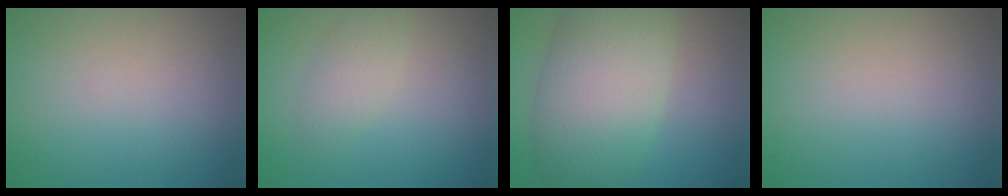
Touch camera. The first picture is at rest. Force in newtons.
{"total": 2.1, "press": 2.1, "slide": 0.2}
{"total": 9.8, "press": 9.8, "slide": 0.3}
{"total": 0.0}